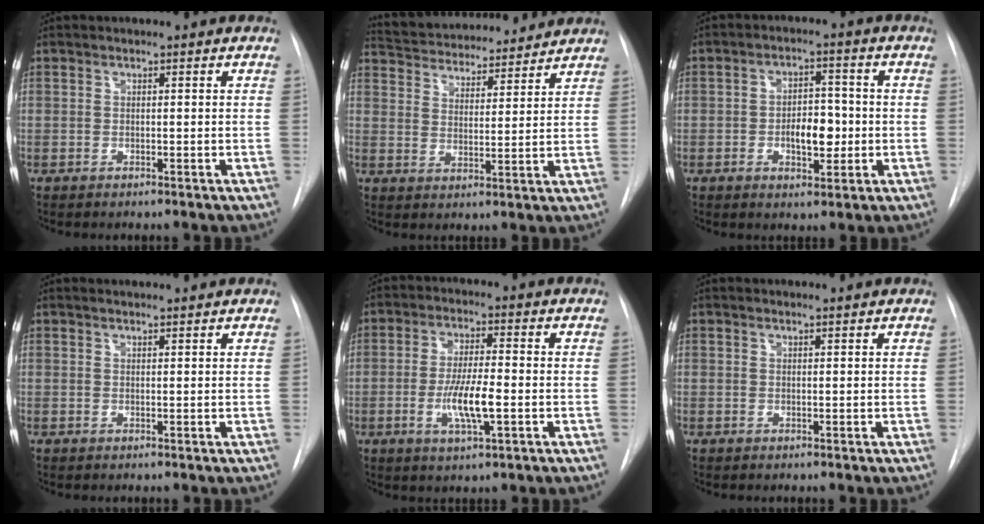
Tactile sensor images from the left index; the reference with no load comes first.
{"total": 17.6, "force": [16.4, 3.9, 5.1], "torque": [-0.093, 0.024, 0.243]}
{"total": 6.1, "force": [-1.1, 3.0, 5.1], "torque": [-0.081, 0.008, -0.013]}
{"total": 3.0, "force": [2.9, 0.1, 0.7], "torque": [-0.013, 0.019, 0.040]}
{"total": 7.3, "force": [-1.7, 1.2, 7.0], "torque": [-0.136, -0.007, -0.030]}
{"total": 1.6, "force": [1.6, -0.1, 0.3], "torque": [-0.008, 0.010, 0.026]}